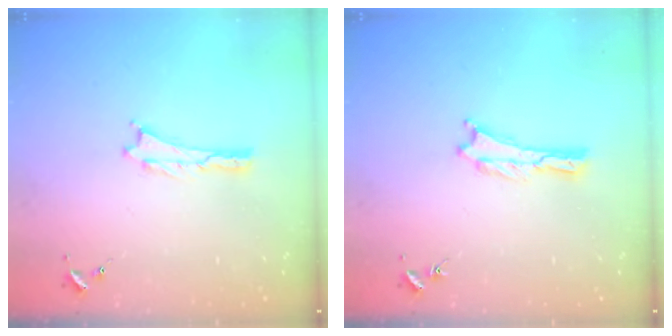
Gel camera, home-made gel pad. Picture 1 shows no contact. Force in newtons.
{"total": 0.0}